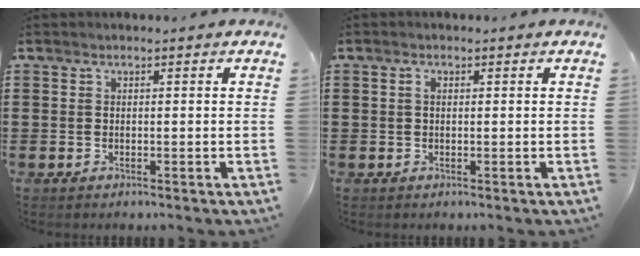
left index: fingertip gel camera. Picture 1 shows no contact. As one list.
[{"total": 1.0, "force": [0.2, 0.6, 0.7], "torque": [-0.017, 0.006, 0.003]}]